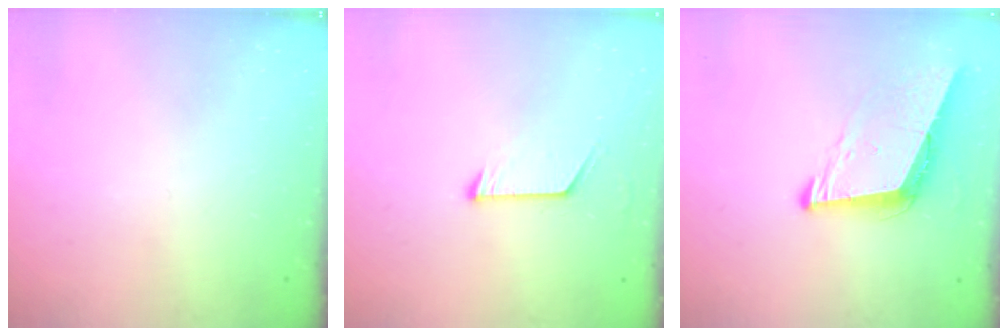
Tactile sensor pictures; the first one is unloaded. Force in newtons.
{"total": 6.3, "press": 6.3, "slide": 0.5}
{"total": 8.9, "press": 8.2, "slide": 3.5}